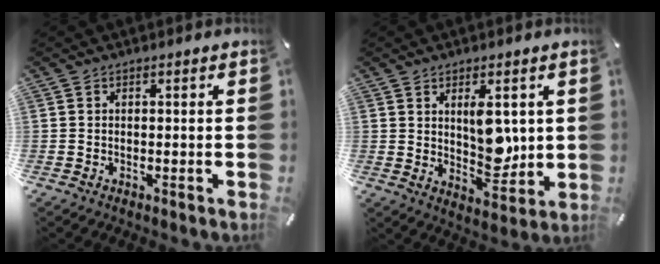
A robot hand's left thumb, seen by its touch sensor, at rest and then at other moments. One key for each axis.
{"total": 8.8, "fx": 2.2, "fy": 5.2, "fz": 6.8, "tx": -0.088, "ty": -0.013, "tz": 0.037}